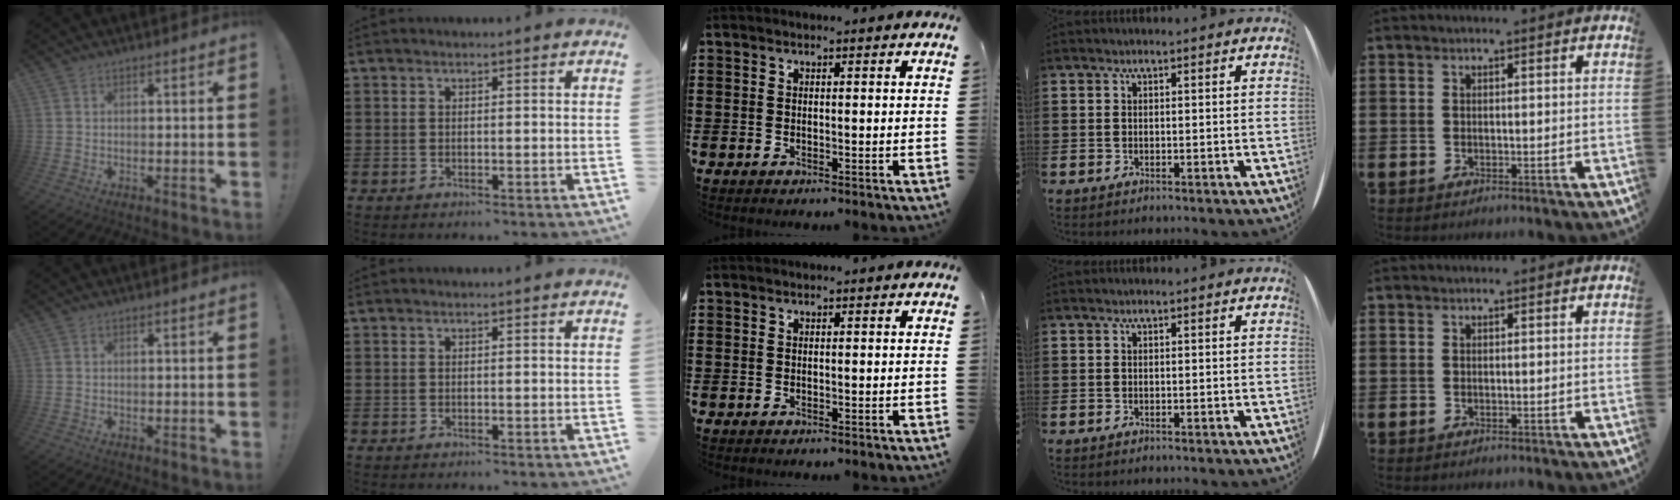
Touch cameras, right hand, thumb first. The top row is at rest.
{}